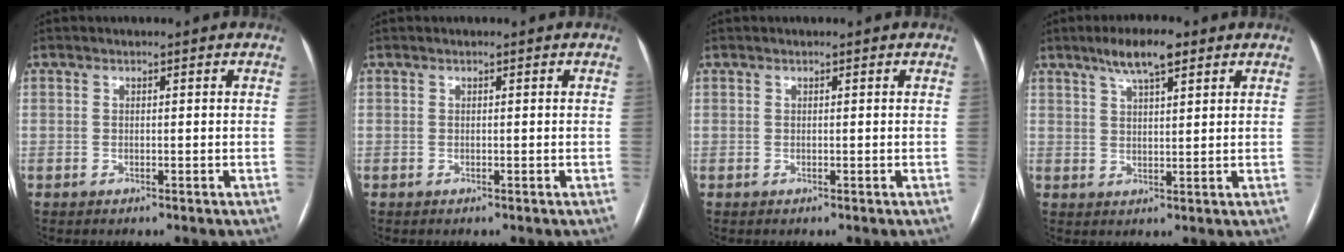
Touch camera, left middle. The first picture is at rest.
{"total": 0.0}
{"total": 0.0}
{"total": 6.2, "force": [4.1, 1.3, 4.5], "torque": [-0.084, 0.011, 0.070]}